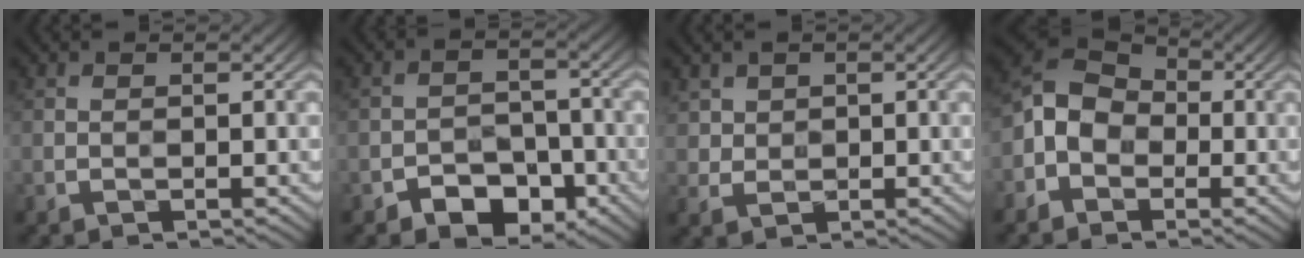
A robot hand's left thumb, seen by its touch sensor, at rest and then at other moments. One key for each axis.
{"total": 5.9, "fx": -3.9, "fy": 3.5, "fz": 2.7, "tx": -0.039, "ty": -0.002, "tz": -0.069}
{"total": 2.7, "fx": 1.4, "fy": 2.3, "fz": 0.0, "tx": -0.008, "ty": -0.008, "tz": 0.036}
{"total": 6.2, "fx": -1.9, "fy": 4.9, "fz": 3.3, "tx": -0.078, "ty": 0.003, "tz": -0.054}